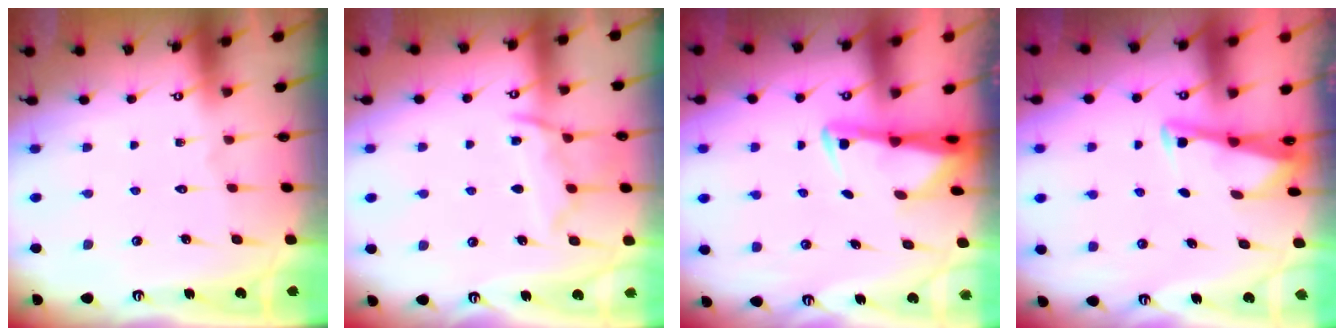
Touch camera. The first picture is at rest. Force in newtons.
{"total": 10.7, "press": 10.6, "slide": 1.2}
{"total": 3.0, "press": 2.9, "slide": 0.5}
{"total": 3.0, "press": 3.0, "slide": 0.3}